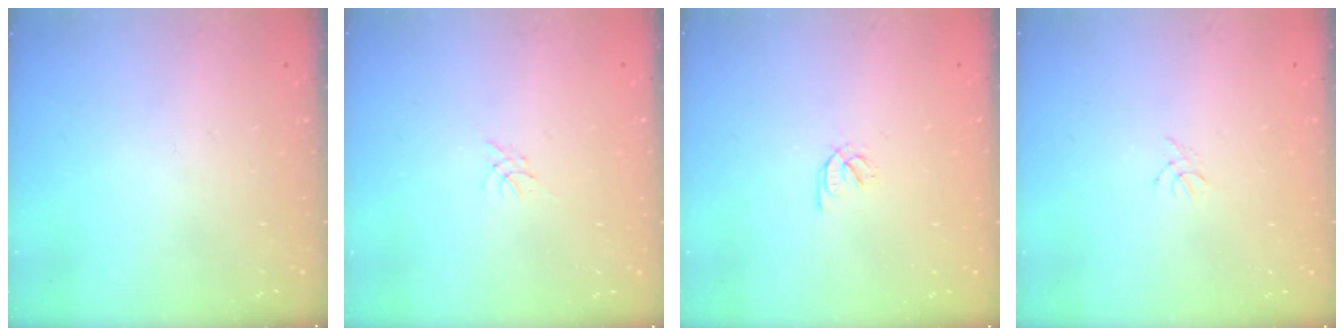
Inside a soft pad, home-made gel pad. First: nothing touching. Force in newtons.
{"total": 0.0}
{"total": 2.1, "press": 1.9, "slide": 0.8}
{"total": 0.5, "press": 0.4, "slide": 0.3}